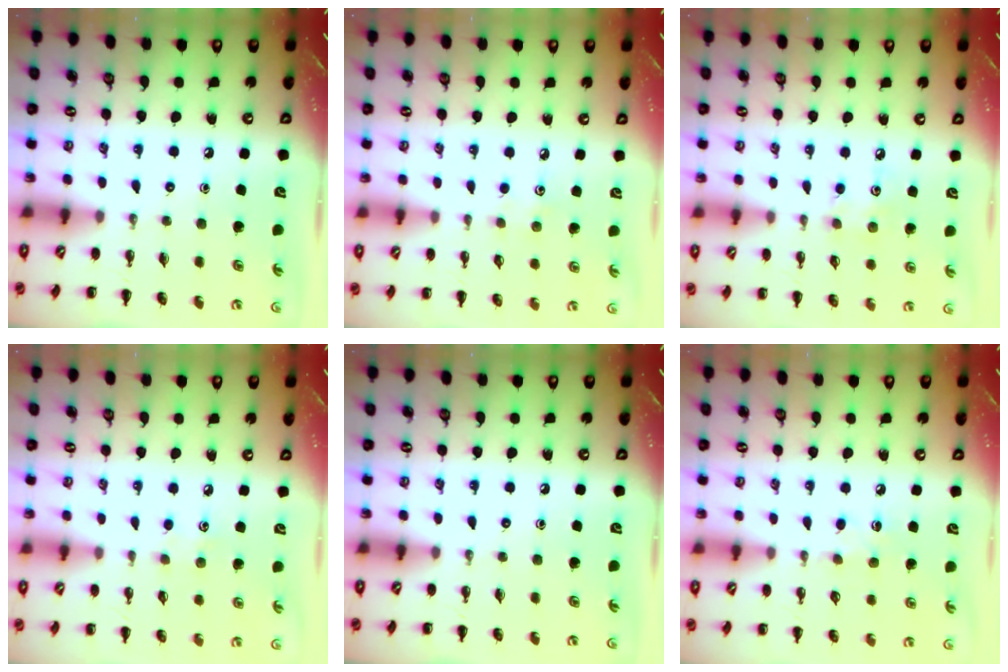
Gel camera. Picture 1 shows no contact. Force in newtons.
{"total": 2.9, "press": 2.9, "slide": 0.6}
{"total": 5.1, "press": 5.0, "slide": 0.9}
{"total": 4.5, "press": 4.4, "slide": 1.1}
{"total": 0.0}
{"total": 4.8, "press": 4.6, "slide": 1.3}